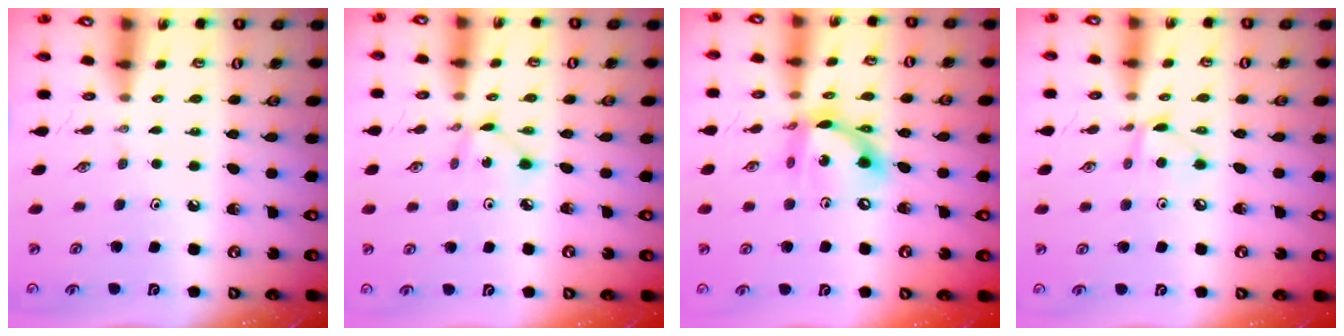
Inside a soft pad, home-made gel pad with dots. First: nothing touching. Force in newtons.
{"total": 1.7, "press": 1.7, "slide": 0.1}
{"total": 14.2, "press": 14.1, "slide": 1.1}
{"total": 7.4, "press": 7.4, "slide": 0.6}